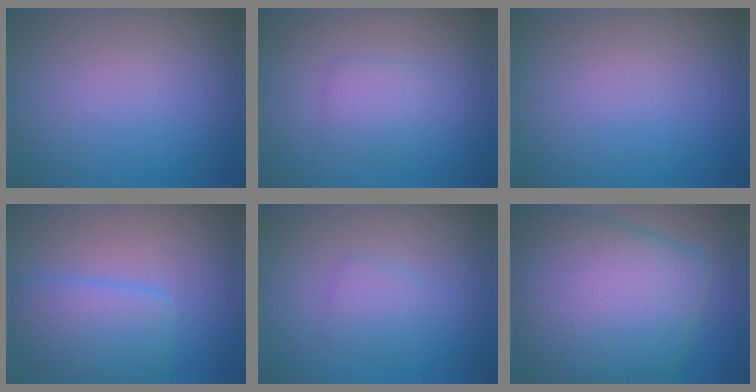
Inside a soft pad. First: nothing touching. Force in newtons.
{"total": 2.3, "press": 2.3, "slide": 0.0}
{"total": 0.0}
{"total": 4.6, "press": 4.6, "slide": 0.3}
{"total": 1.9, "press": 1.9, "slide": 0.0}
{"total": 14.5, "press": 14.5, "slide": 0.4}